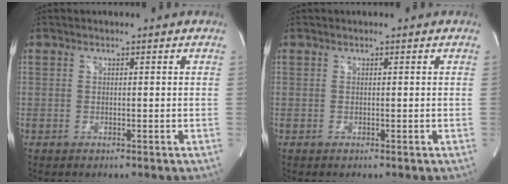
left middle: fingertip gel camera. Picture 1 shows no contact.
{"total": 0.0}